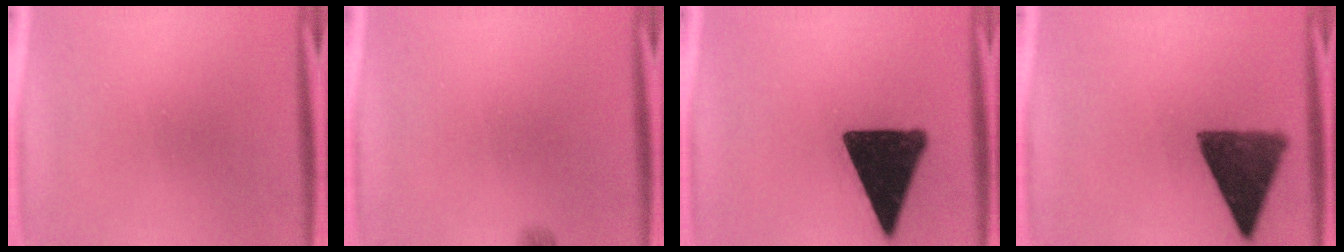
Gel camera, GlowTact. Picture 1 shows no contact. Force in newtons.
{"total": 1.3}
{"total": 16.4}
{"total": 11.8}